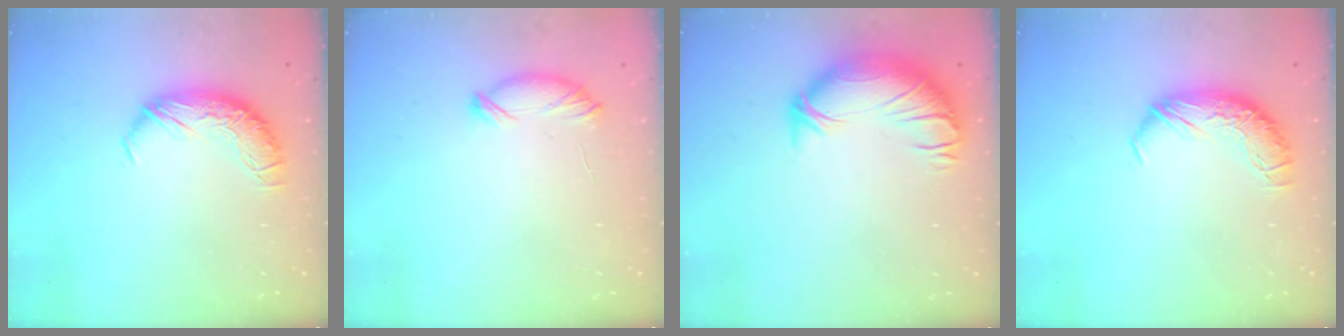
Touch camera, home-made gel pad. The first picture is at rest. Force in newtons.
{"total": 7.0, "press": 6.9, "slide": 0.5}
{"total": 3.2, "press": 0.5, "slide": 3.2}
{"total": 0.0}